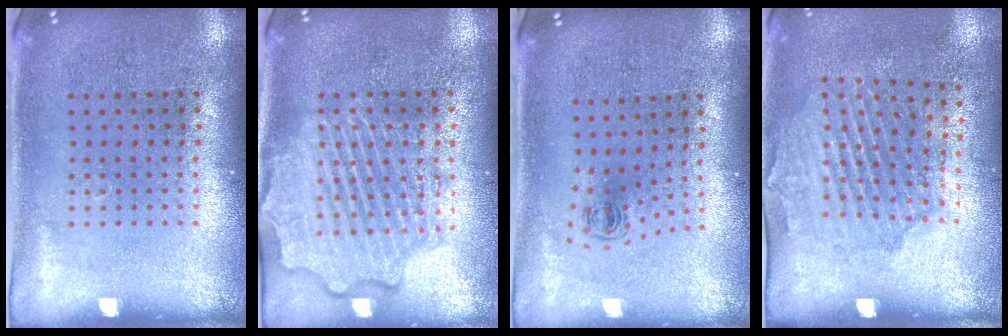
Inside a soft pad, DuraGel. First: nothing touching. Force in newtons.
{"total": 4.5, "press": 4.5, "slide": 0.6}
{"total": 0.6, "press": 0.3, "slide": 0.5}
{"total": 1.6, "press": 1.4, "slide": 0.8}